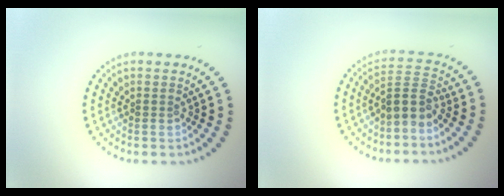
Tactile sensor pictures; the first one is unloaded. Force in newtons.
{"total": 2.9, "press": 2.2, "slide": 1.9}